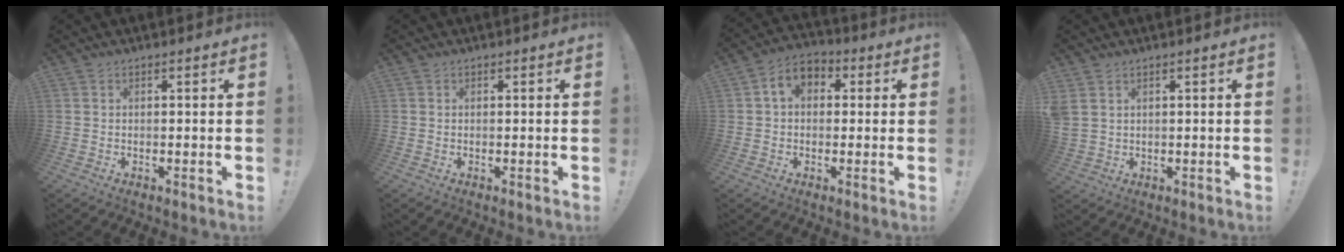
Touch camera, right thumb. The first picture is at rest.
{"total": 0.0}
{"total": 7.0, "force": [1.2, 5.1, 4.5], "torque": [-0.073, 0.010, 0.025]}
{"total": 3.3, "force": [1.7, 2.0, 1.9], "torque": [-0.042, 0.000, 0.035]}